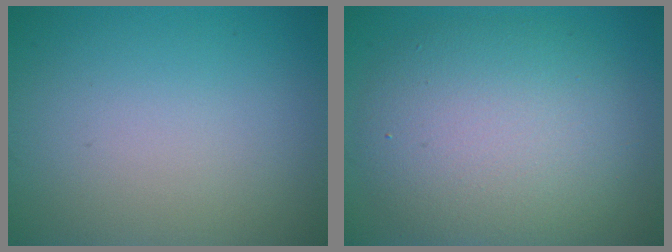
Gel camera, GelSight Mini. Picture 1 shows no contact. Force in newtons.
{"total": 8.1, "press": 8.0, "slide": 0.6}